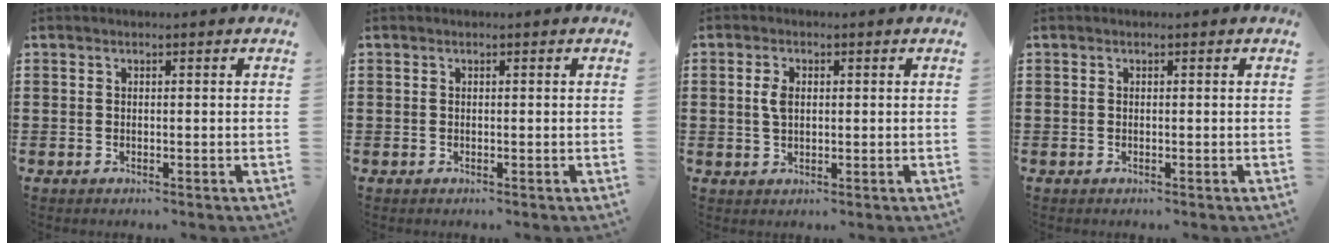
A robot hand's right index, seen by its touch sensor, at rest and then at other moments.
{"total": 0.0}
{"total": 2.9, "force": [0.5, 1.6, 2.3], "torque": [-0.050, 0.008, 0.007]}
{"total": 0.0}